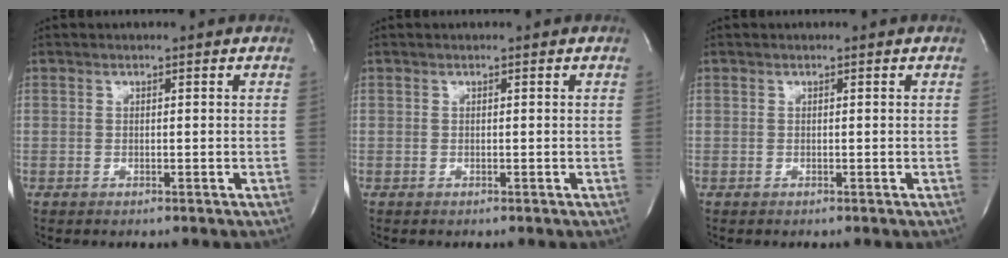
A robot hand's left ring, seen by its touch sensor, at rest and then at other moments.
{"total": 0.0}
{"total": 0.0}